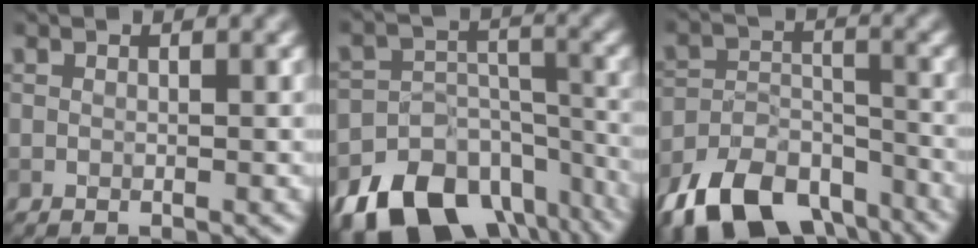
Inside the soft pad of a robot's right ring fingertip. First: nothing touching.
{"total": 16.2, "force": [-11.5, 10.0, 5.4], "torque": [-0.120, -0.046, -0.147]}
{"total": 9.4, "force": [-6.7, 4.8, 4.5], "torque": [-0.076, -0.011, -0.123]}